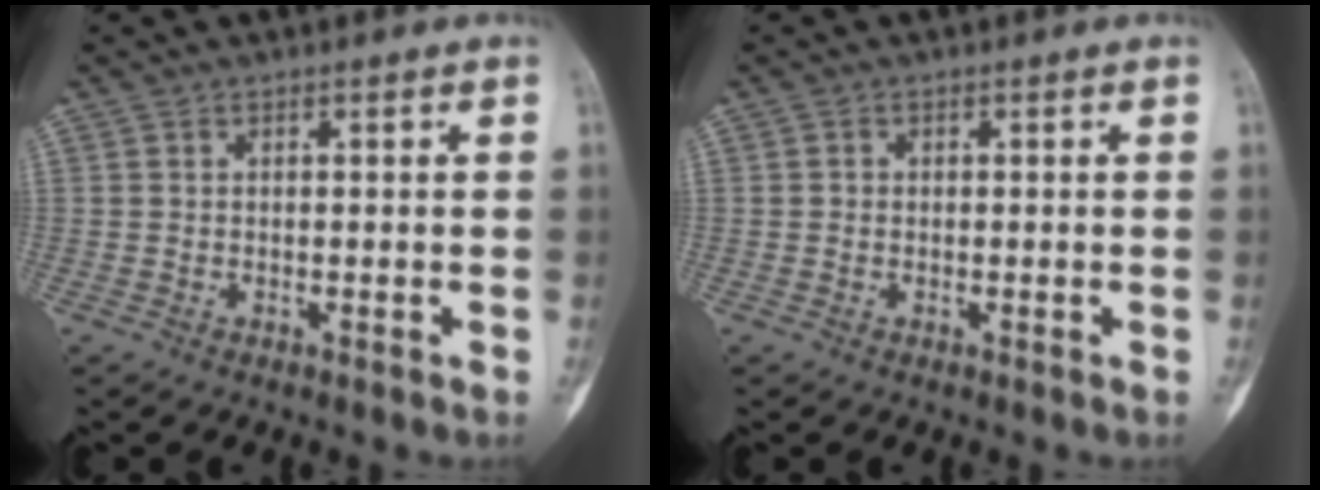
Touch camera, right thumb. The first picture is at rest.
{"total": 0.6, "force": [0.0, 0.5, 0.2], "torque": [0.001, -0.001, -0.001]}